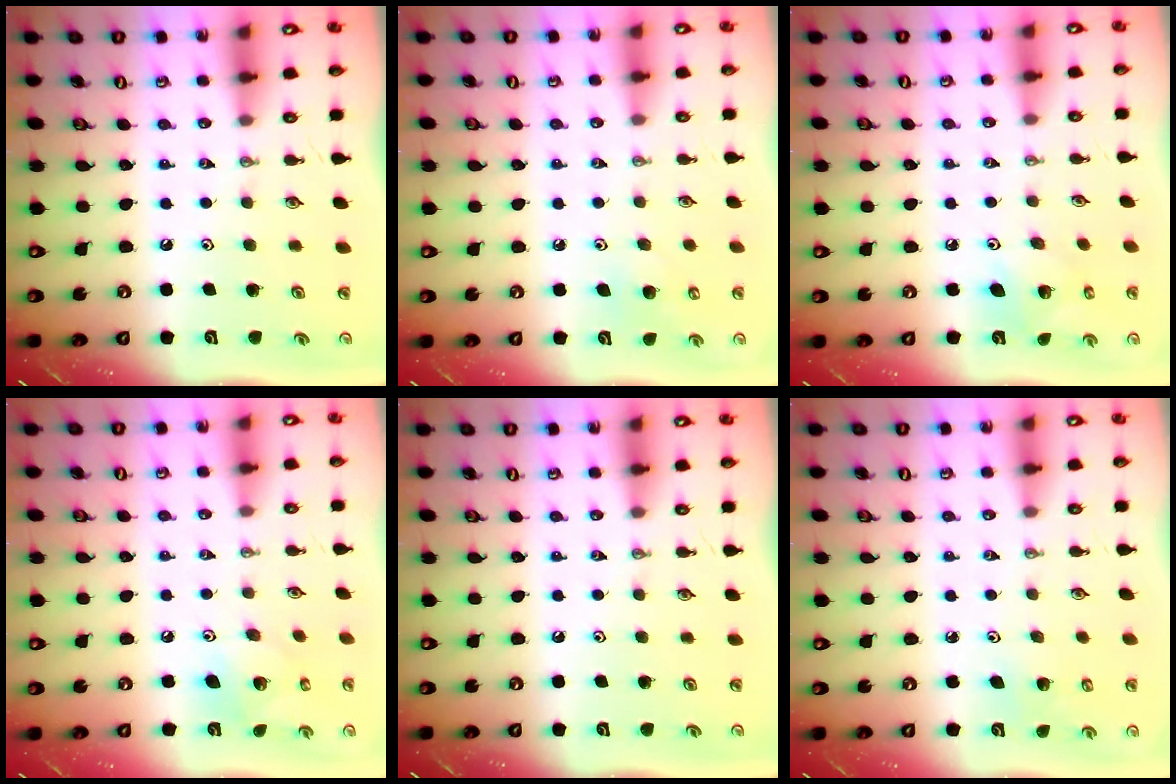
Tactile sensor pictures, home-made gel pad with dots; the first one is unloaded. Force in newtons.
{"total": 6.9, "press": 6.8, "slide": 0.8}
{"total": 6.6, "press": 6.6, "slide": 0.3}
{"total": 7.9, "press": 7.9, "slide": 0.5}
{"total": 0.0}
{"total": 3.7, "press": 3.6, "slide": 0.3}